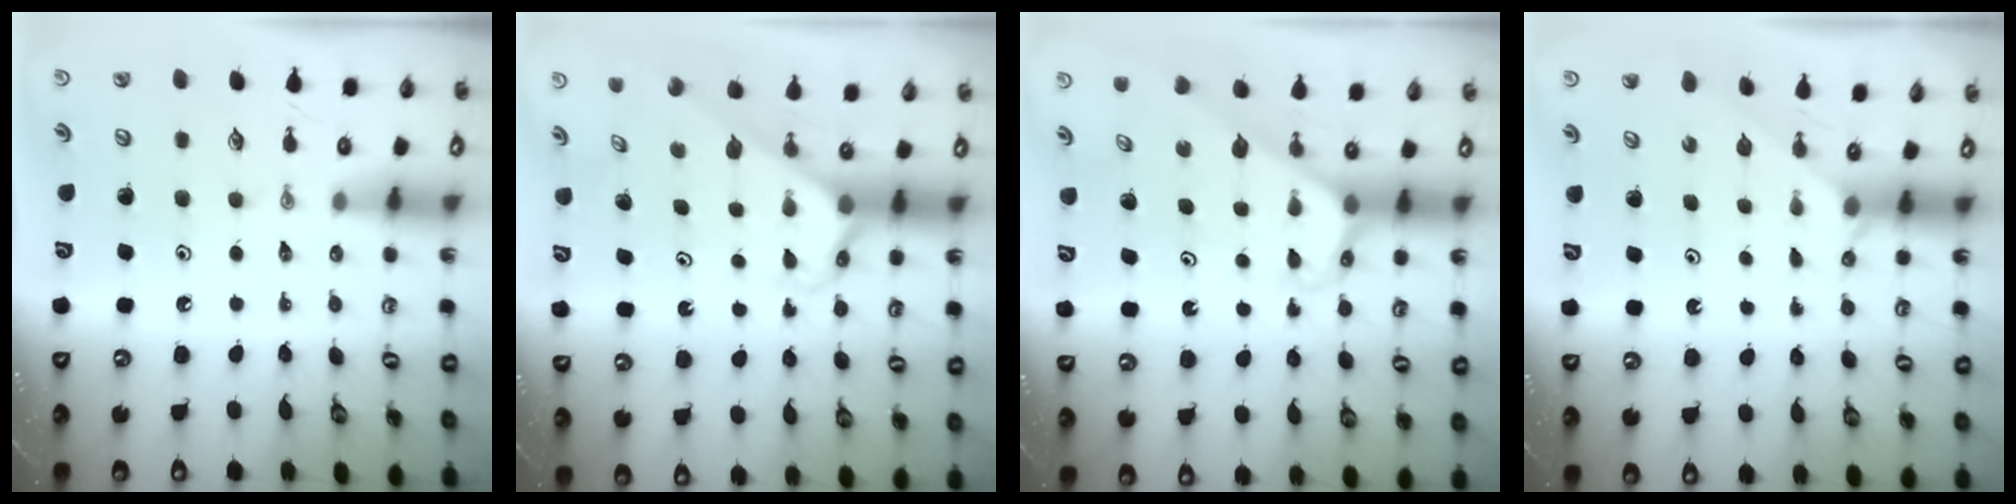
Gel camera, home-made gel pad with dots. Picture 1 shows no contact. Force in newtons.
{"total": 2.6, "press": 2.6, "slide": 0.1}
{"total": 3.2, "press": 3.2, "slide": 0.2}
{"total": 2.5, "press": 2.5, "slide": 0.2}